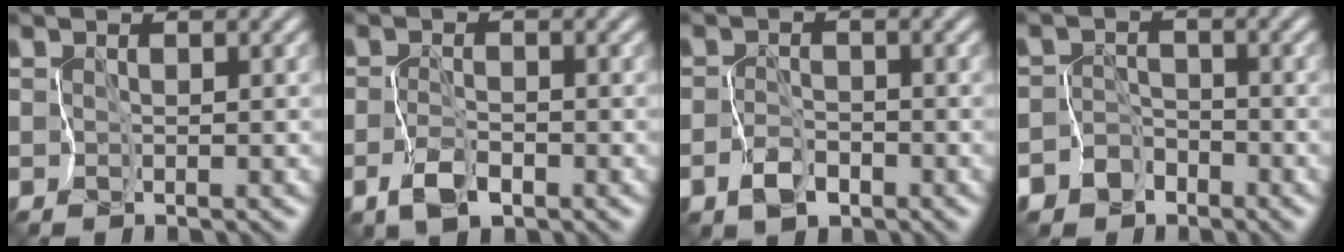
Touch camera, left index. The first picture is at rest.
{"total": 1.9, "force": [-0.9, 0.9, 1.4], "torque": [-0.027, 0.005, -0.019]}
{"total": 2.1, "force": [-1.0, 1.4, 1.1], "torque": [-0.023, 0.003, -0.022]}
{"total": 6.0, "force": [-4.2, 4.3, -0.3], "torque": [0.027, -0.007, -0.079]}